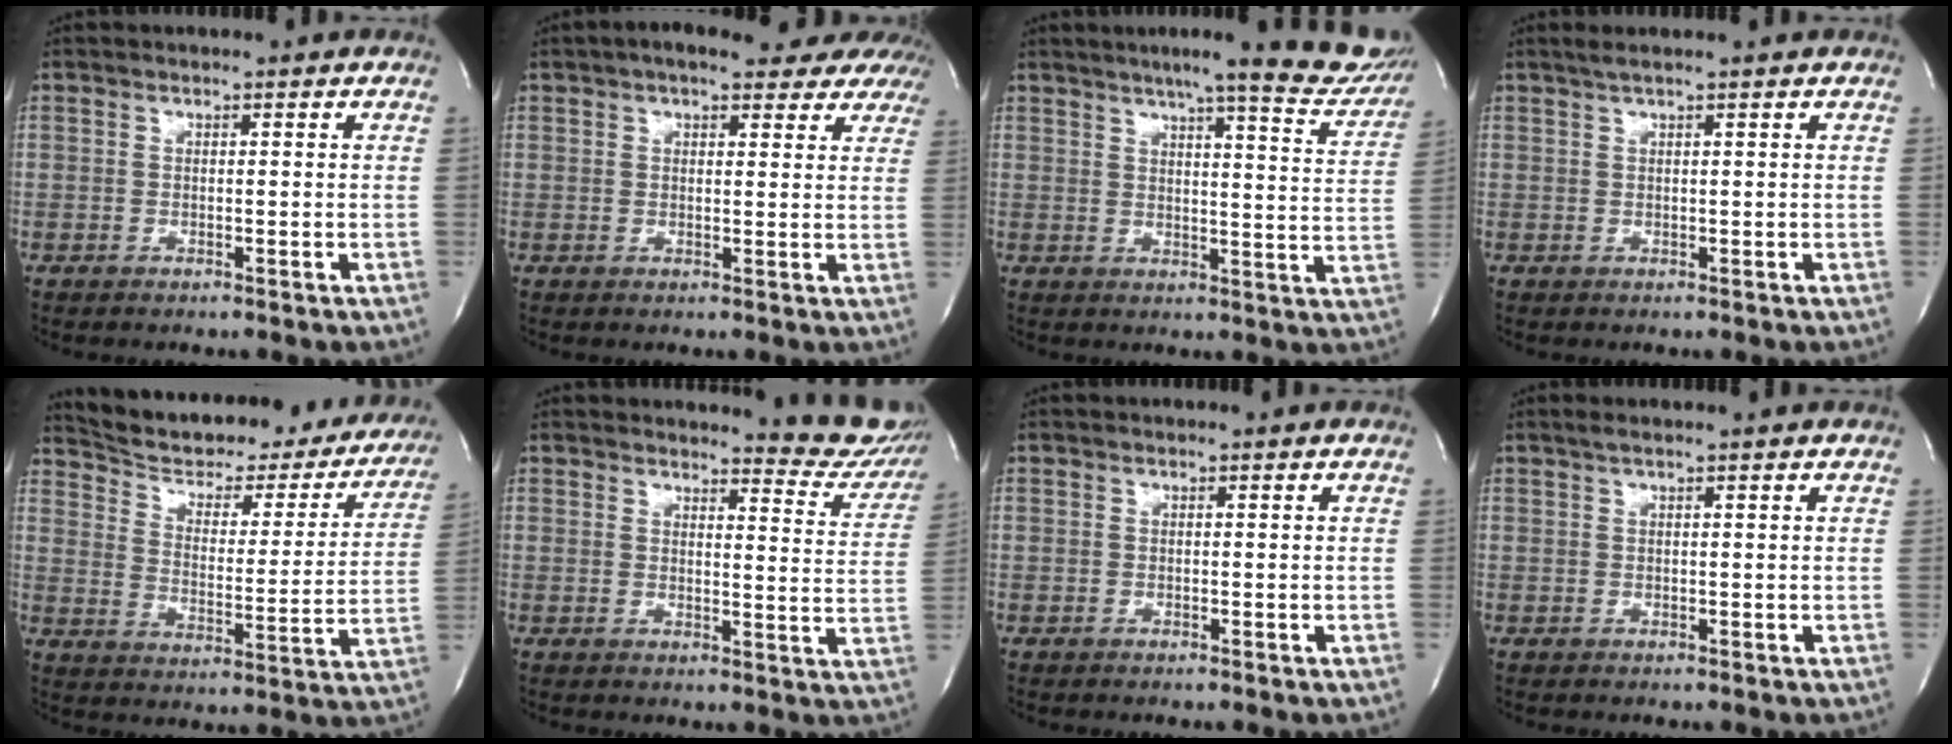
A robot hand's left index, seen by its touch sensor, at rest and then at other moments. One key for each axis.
{"total": 14.3, "fx": 12.1, "fy": 4.3, "fz": 6.2, "tx": -0.069, "ty": 0.030, "tz": 0.136}
{"total": 16.8, "fx": 14.1, "fy": 1.5, "fz": 8.9, "tx": -0.109, "ty": -0.027, "tz": 0.162}
{"total": 3.3, "fx": 2.6, "fy": -0.4, "fz": 1.9, "tx": -0.028, "ty": 0.023, "tz": 0.046}
{"total": 26.7, "fx": 23.8, "fy": 7.6, "fz": 9.6, "tx": -0.143, "ty": -0.032, "tz": 0.303}
{"total": 10.4, "fx": 10.1, "fy": 2.0, "fz": 1.8, "tx": 0.000, "ty": -0.052, "tz": 0.092}
{"total": 0.0}
{"total": 2.3, "fx": 1.9, "fy": -0.2, "fz": 1.3, "tx": -0.023, "ty": 0.022, "tz": 0.035}